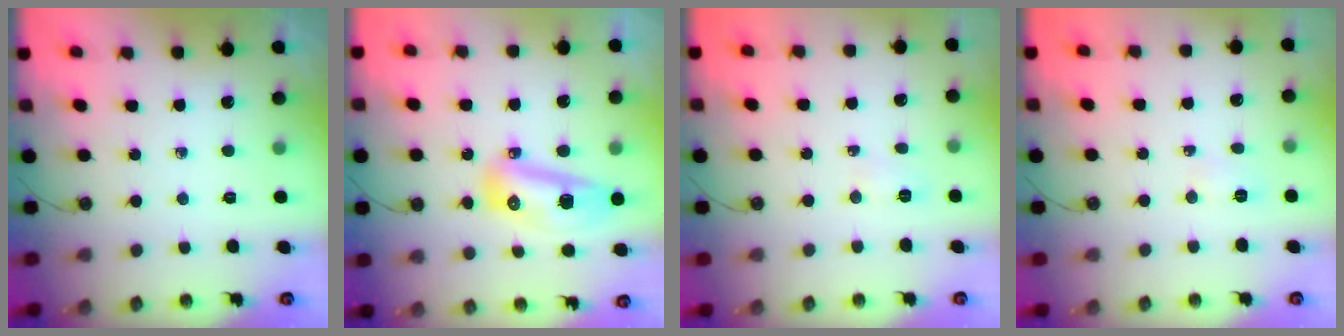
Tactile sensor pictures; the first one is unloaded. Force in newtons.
{"total": 11.9, "press": 11.9, "slide": 1.4}
{"total": 2.8, "press": 2.7, "slide": 0.8}
{"total": 2.8, "press": 2.7, "slide": 0.8}